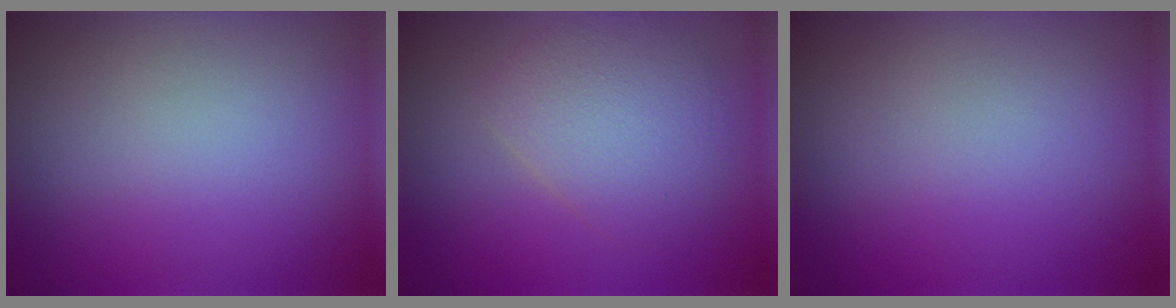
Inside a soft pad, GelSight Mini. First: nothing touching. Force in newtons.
{"total": 3.7, "press": 3.7, "slide": 0.2}
{"total": 0.0}